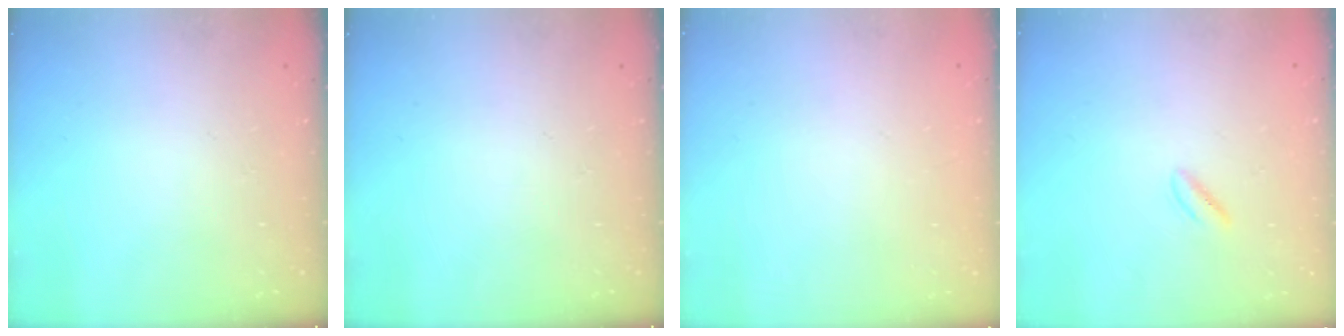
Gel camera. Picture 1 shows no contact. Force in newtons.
{"total": 0.0}
{"total": 2.0, "press": 2.0, "slide": 0.1}
{"total": 1.5, "press": 1.3, "slide": 0.8}